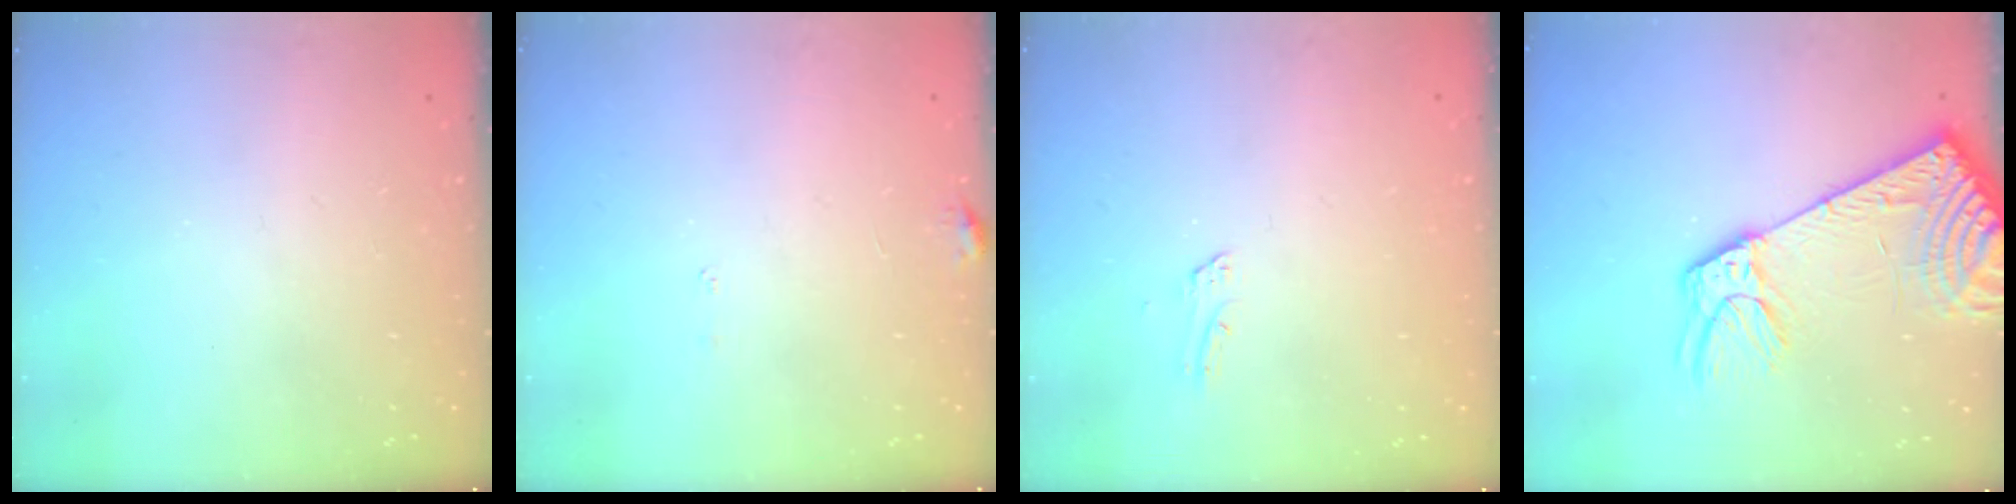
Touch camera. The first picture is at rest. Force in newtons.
{"total": 6.1, "press": 6.1, "slide": 0.5}
{"total": 1.4, "press": 1.4, "slide": 0.1}
{"total": 21.2, "press": 20.7, "slide": 4.6}